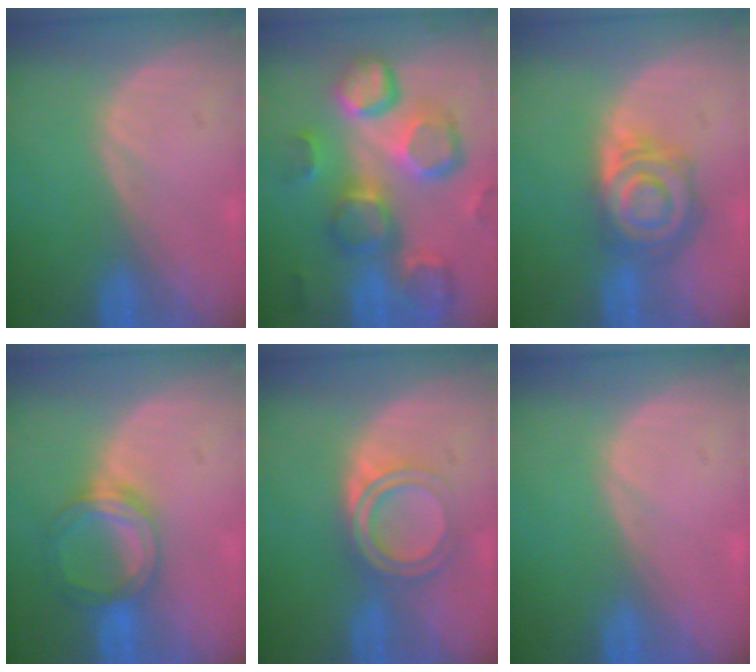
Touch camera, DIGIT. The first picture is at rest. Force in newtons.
{"total": 13.1, "press": 11.4, "slide": 6.4}
{"total": 8.1, "press": 7.1, "slide": 3.8}
{"total": 5.1, "press": 5.0, "slide": 1.1}
{"total": 5.3, "press": 4.9, "slide": 2.1}
{"total": 0.0}